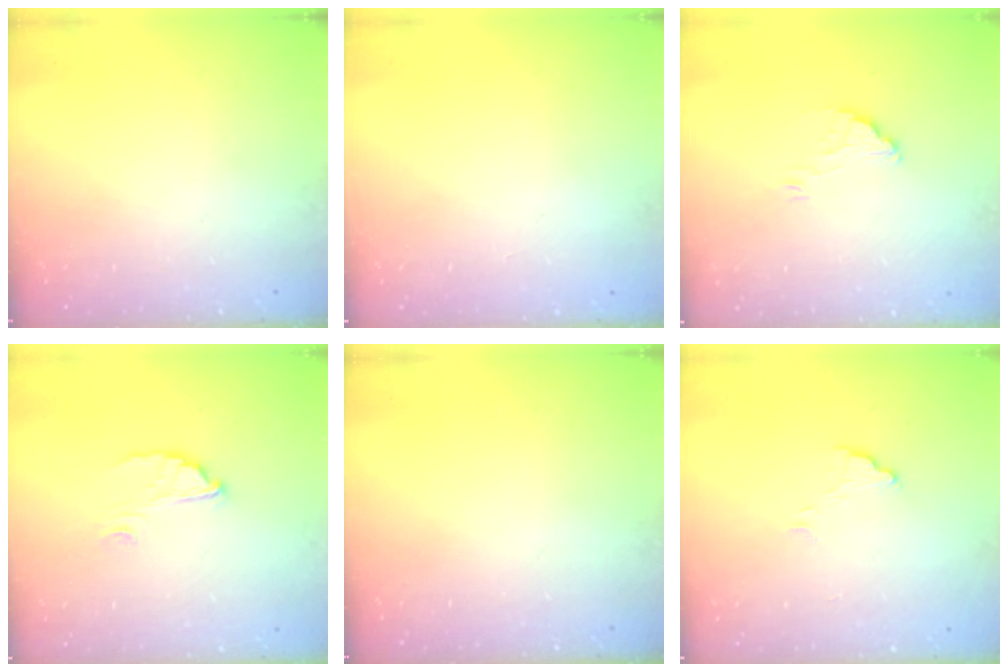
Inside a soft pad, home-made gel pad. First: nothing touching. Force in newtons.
{"total": 2.2, "press": 2.2, "slide": 0.1}
{"total": 2.2, "press": 2.2, "slide": 0.0}
{"total": 5.3, "press": 5.3, "slide": 0.1}
{"total": 0.0}
{"total": 4.2, "press": 4.2, "slide": 0.3}